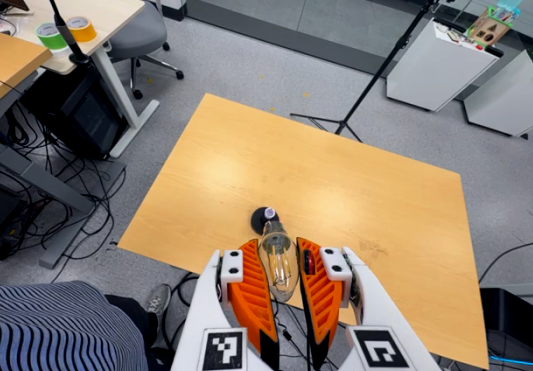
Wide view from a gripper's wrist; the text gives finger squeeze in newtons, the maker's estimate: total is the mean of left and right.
{"total": 19.2, "left": 23.9, "right": 14.4}